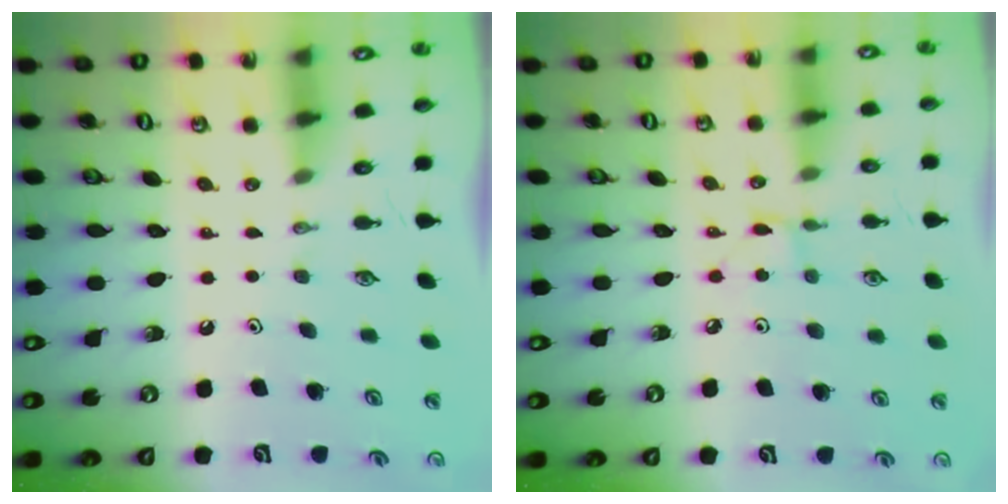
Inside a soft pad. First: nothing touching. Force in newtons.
{"total": 2.2, "press": 2.2, "slide": 0.3}